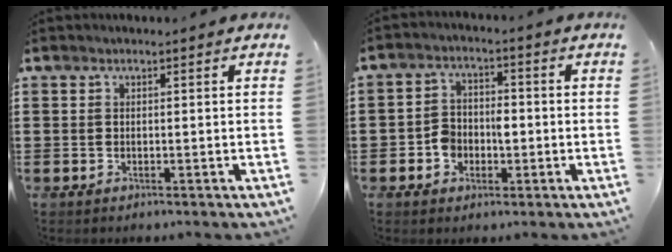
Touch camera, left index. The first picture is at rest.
{"total": 3.9, "force": [-1.6, 2.9, 2.1], "torque": [-0.044, 0.009, -0.034]}